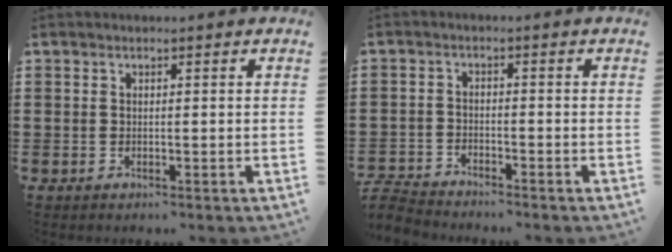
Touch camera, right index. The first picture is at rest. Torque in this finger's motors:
{"motor_torque": [-1.43, 0.71, -1.05, -0.21]}